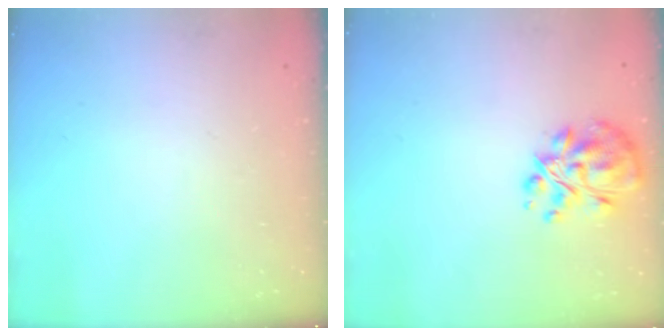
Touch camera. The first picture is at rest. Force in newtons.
{"total": 12.0, "press": 11.4, "slide": 3.8}